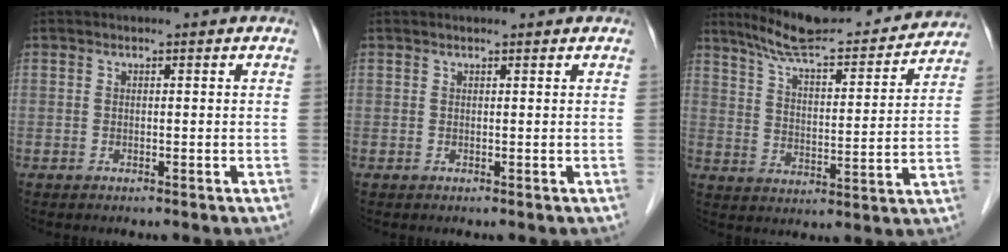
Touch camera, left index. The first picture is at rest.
{"total": 1.1, "force": [1.0, 0.1, 0.3], "torque": [-0.008, 0.011, 0.016]}
{"total": 18.7, "force": [17.2, 2.2, 7.0], "torque": [-0.110, -0.005, 0.245]}